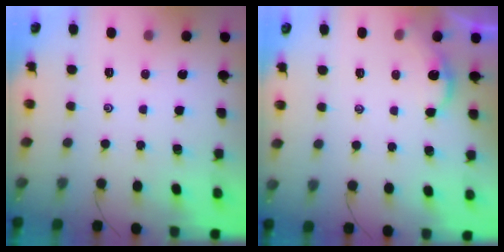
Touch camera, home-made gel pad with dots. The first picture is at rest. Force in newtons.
{"total": 1.3, "press": 1.3, "slide": 0.2}